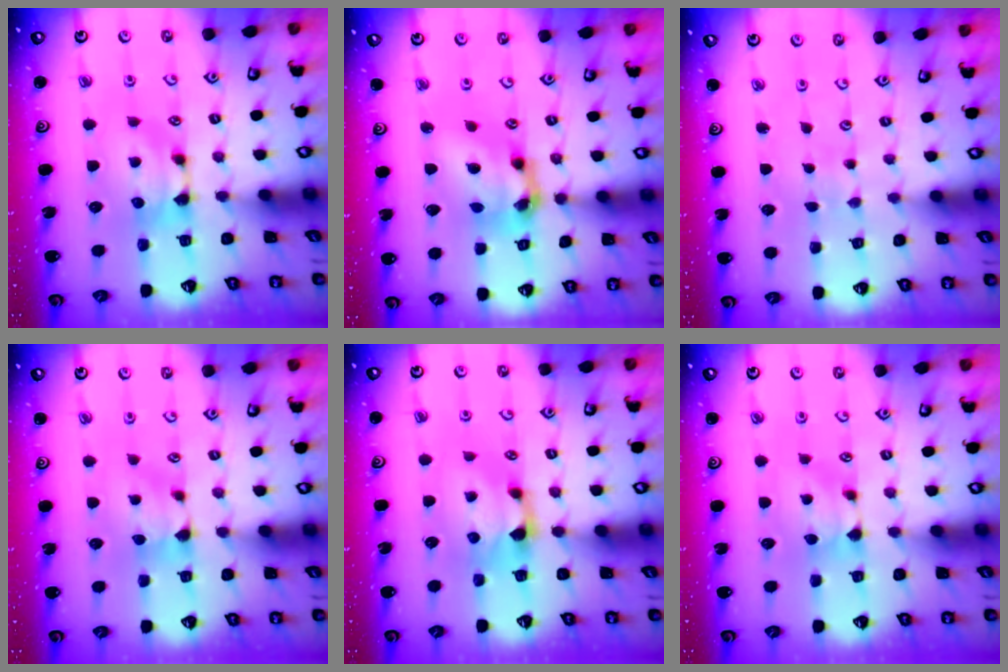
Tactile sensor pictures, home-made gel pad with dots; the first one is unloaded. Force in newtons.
{"total": 8.0, "press": 7.6, "slide": 2.6}
{"total": 5.2, "press": 5.2, "slide": 0.4}
{"total": 0.6, "press": 0.2, "slide": 0.5}
{"total": 1.3, "press": 0.4, "slide": 1.3}
{"total": 1.1, "press": 0.7, "slide": 0.8}